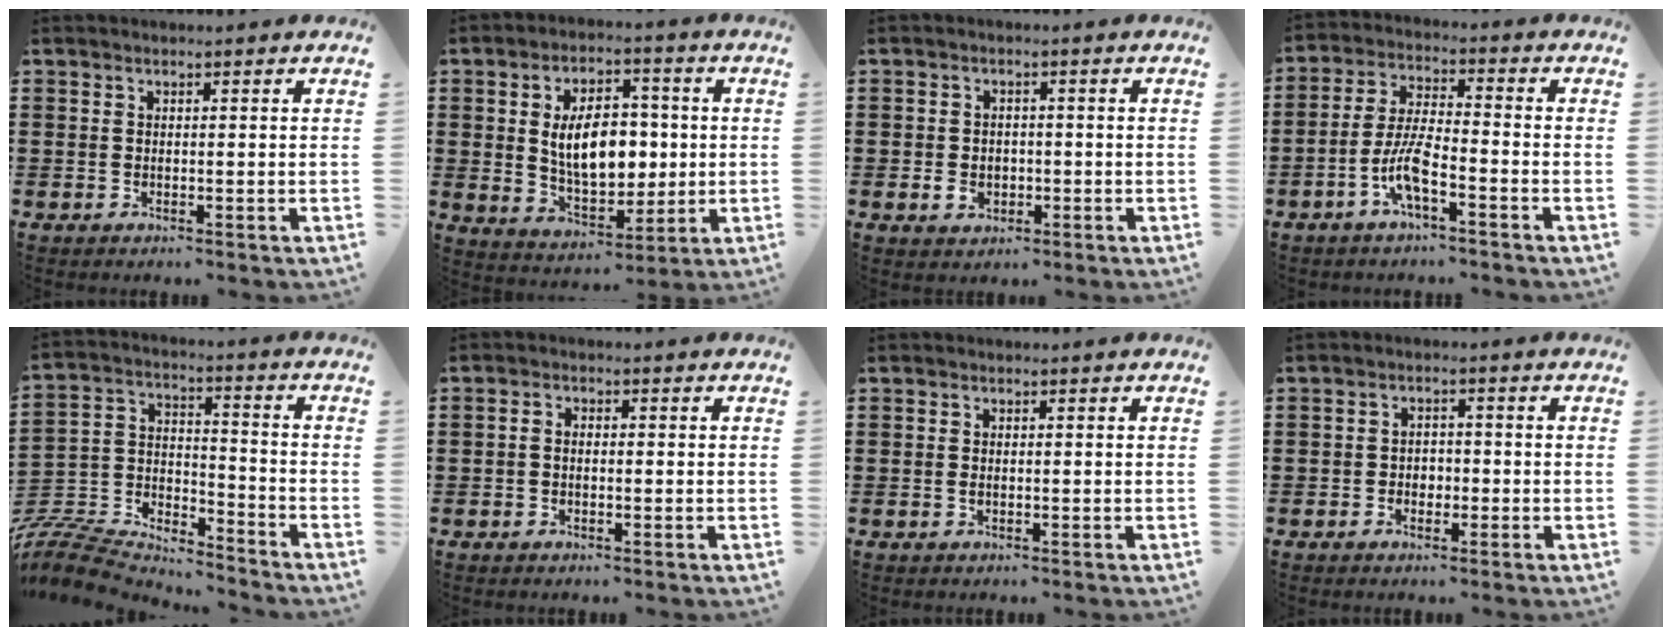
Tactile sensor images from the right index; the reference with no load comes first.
{"total": 9.9, "force": [0.9, 5.8, 8.0], "torque": [-0.132, 0.002, 0.011]}
{"total": 2.8, "force": [-0.7, 2.1, 1.7], "torque": [-0.036, -0.001, -0.014]}
{"total": 7.1, "force": [-3.8, 1.4, 5.9], "torque": [-0.138, -0.009, -0.076]}
{"total": 7.5, "force": [-7.2, 1.7, 1.3], "torque": [-0.051, -0.004, -0.151]}
{"total": 1.2, "force": [-0.4, 0.6, 0.9], "torque": [-0.020, -0.002, -0.008]}
{"total": 0.6, "force": [-0.1, 0.3, 0.5], "torque": [-0.013, -0.003, -0.001]}
{"total": 1.9, "force": [-1.0, 1.4, 0.8], "torque": [-0.019, 0.001, -0.022]}